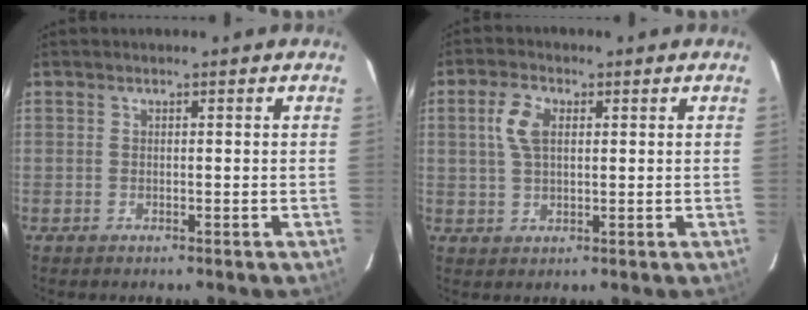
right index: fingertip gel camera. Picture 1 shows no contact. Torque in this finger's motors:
{"motor_torque": [0.32, -0.06, 0.13, 0.06]}